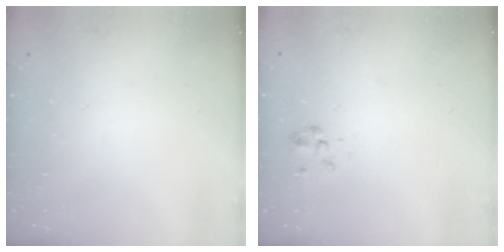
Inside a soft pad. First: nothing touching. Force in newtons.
{"total": 2.5, "press": 2.5, "slide": 0.6}